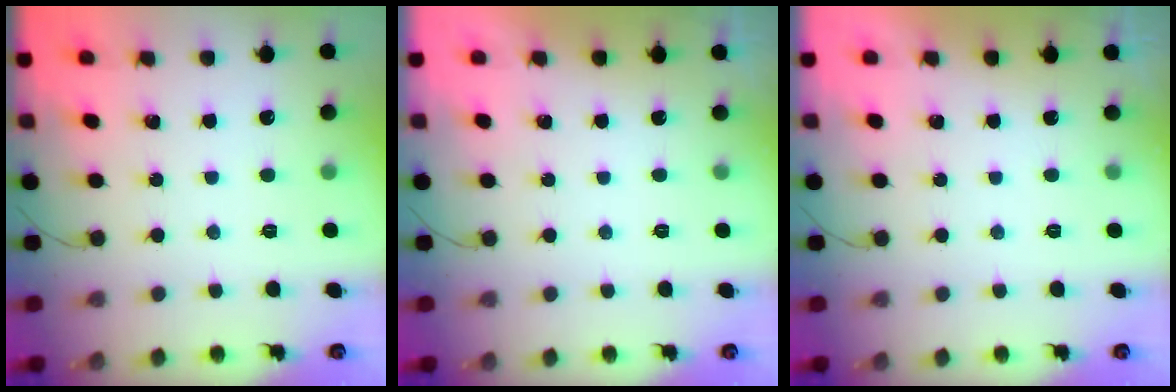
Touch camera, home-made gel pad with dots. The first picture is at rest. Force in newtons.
{"total": 0.0}
{"total": 0.0}